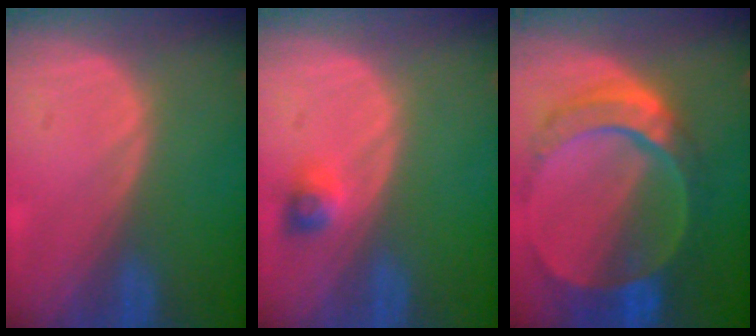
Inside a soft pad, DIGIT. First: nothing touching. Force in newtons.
{"total": 2.3, "press": 2.2, "slide": 0.3}
{"total": 10.5, "press": 8.9, "slide": 5.7}